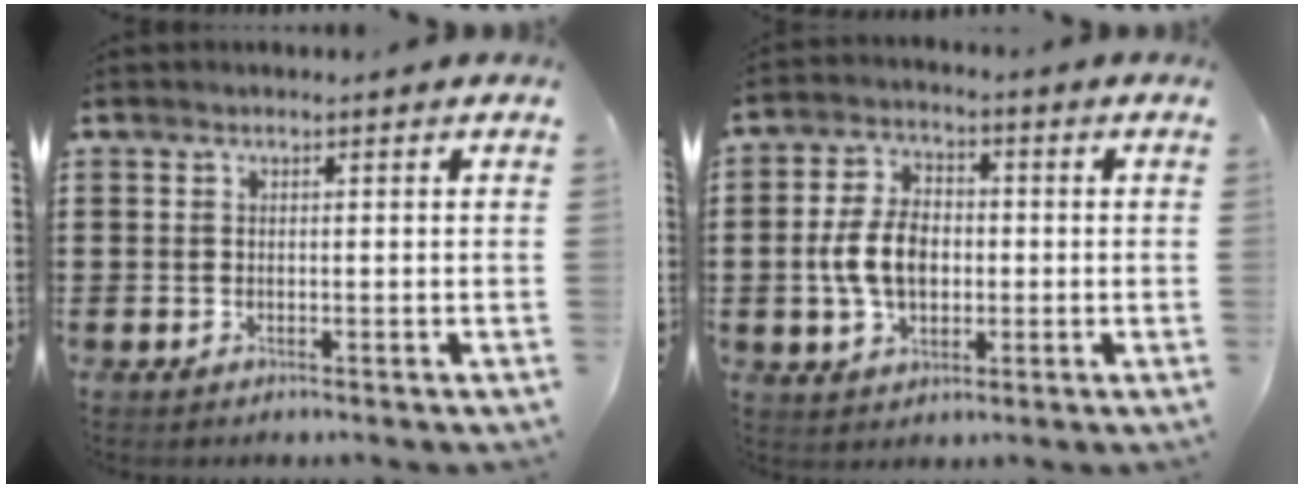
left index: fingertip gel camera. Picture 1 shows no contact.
{"total": 7.8, "force": [-0.8, 5.0, 5.9], "torque": [-0.139, 0.006, -0.020]}